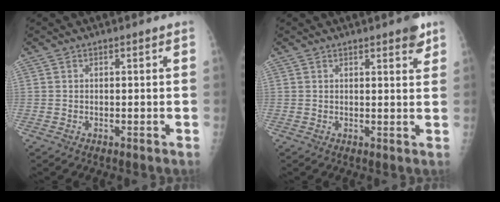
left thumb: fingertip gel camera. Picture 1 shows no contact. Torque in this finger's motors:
{"motor_torque": [3.23, 1.77, 0.46, -0.13, 0.03]}